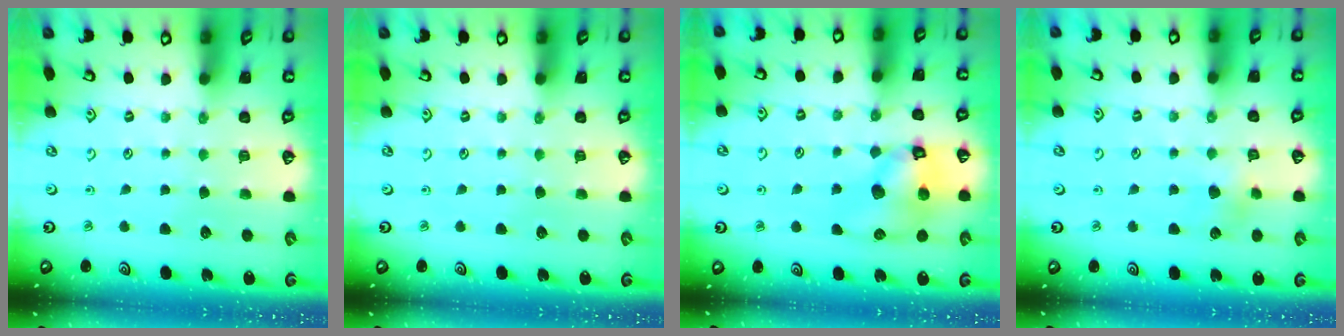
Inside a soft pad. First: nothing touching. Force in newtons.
{"total": 0.0}
{"total": 11.6, "press": 11.5, "slide": 1.6}
{"total": 4.4, "press": 4.2, "slide": 1.0}